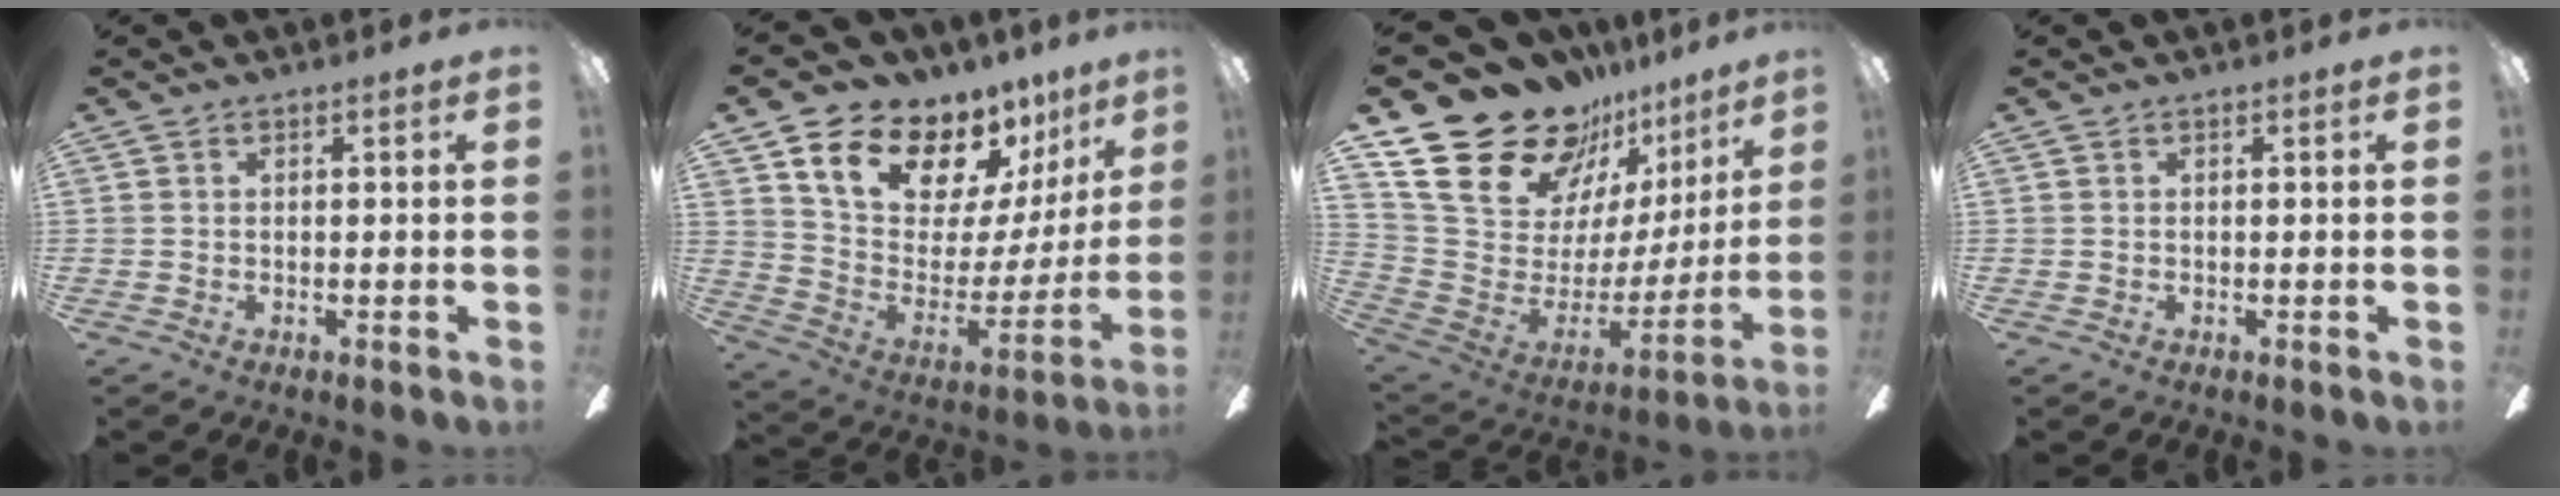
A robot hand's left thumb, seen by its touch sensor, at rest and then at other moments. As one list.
[{"total": 16.8, "force": [12.7, 8.7, 6.6], "torque": [-0.122, -0.097, 0.231]}, {"total": 25.5, "force": [18.4, 13.5, 11.3], "torque": [-0.186, -0.122, 0.349]}, {"total": 0.0}]